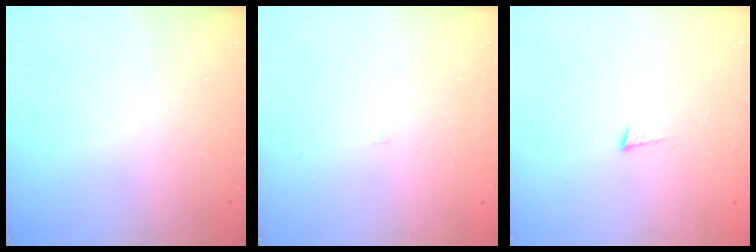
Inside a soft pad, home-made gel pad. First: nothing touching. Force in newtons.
{"total": 1.6, "press": 1.6, "slide": 0.1}
{"total": 3.6, "press": 3.5, "slide": 0.5}